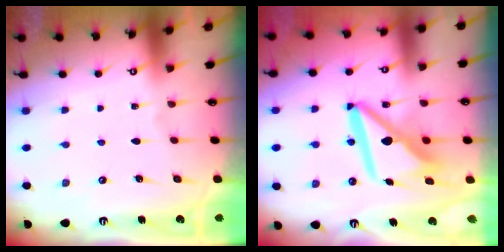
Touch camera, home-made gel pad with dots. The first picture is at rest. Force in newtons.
{"total": 13.2, "press": 13.2, "slide": 1.5}